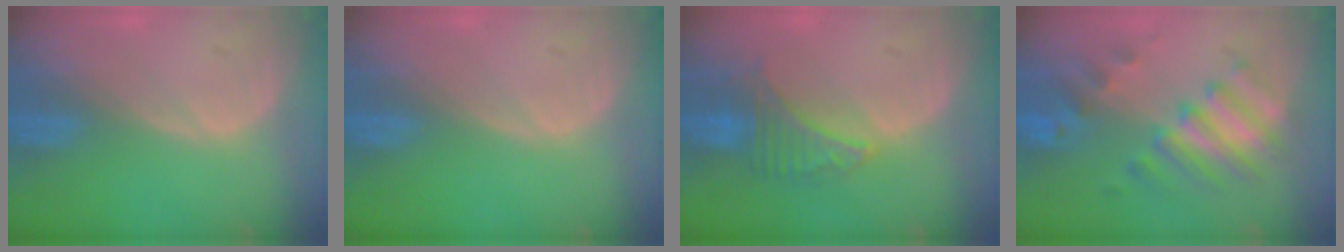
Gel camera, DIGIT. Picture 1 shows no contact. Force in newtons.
{"total": 0.0}
{"total": 5.2, "press": 5.2, "slide": 0.4}
{"total": 7.8, "press": 7.7, "slide": 1.7}